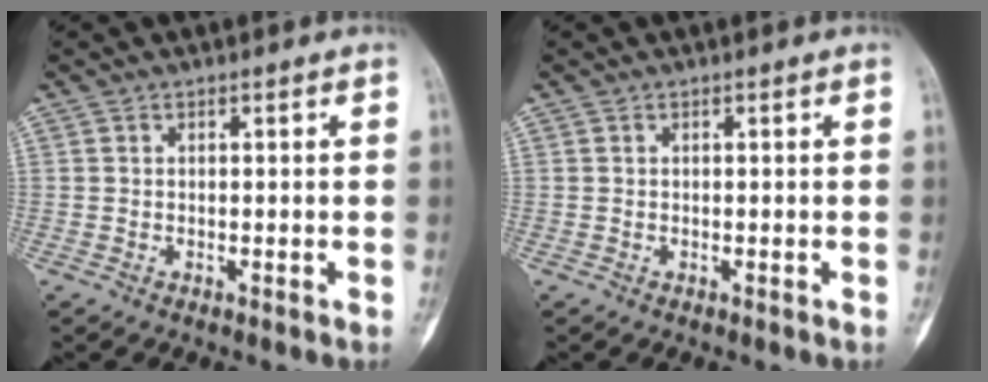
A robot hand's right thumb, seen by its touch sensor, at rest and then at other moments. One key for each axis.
{"total": 0.0}